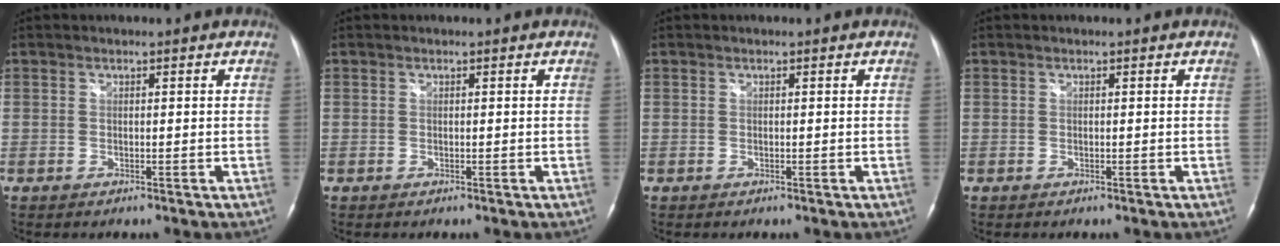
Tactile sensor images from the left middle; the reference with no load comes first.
{"total": 0.0}
{"total": 0.0}
{"total": 0.0}